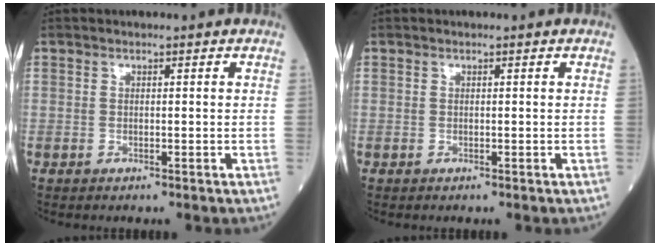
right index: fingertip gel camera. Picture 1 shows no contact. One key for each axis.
{"total": 0.0}